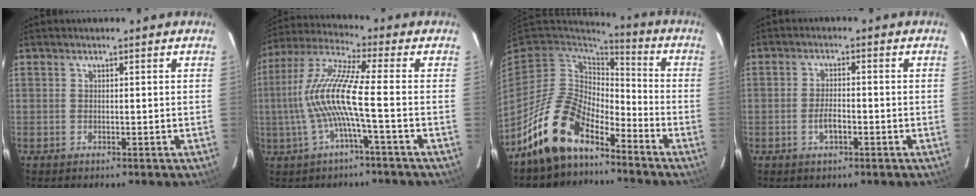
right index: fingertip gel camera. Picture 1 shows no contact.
{"total": 11.8, "force": [-2.2, -0.2, 11.6], "torque": [-0.237, 0.004, -0.041]}
{"total": 14.3, "force": [-10.1, 6.7, 7.5], "torque": [-0.156, 0.010, -0.189]}
{"total": 3.2, "force": [-1.4, 1.5, 2.5], "torque": [-0.053, 0.000, -0.023]}